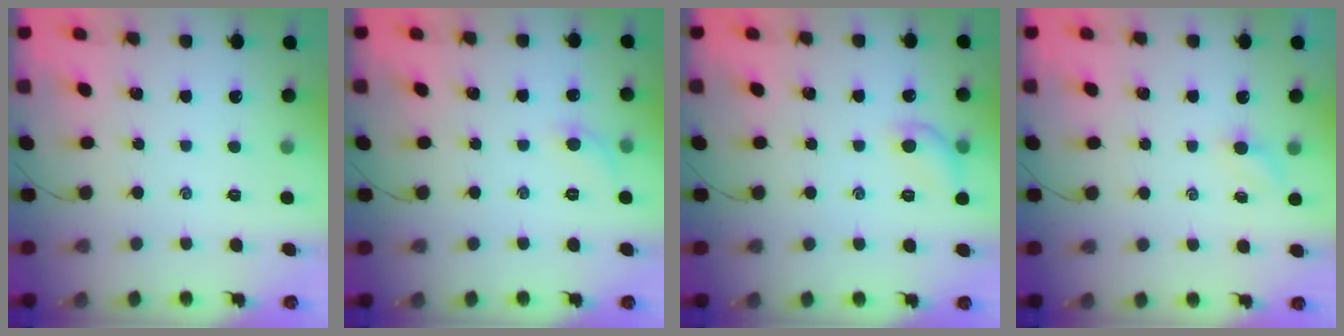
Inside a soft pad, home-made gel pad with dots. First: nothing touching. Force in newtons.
{"total": 5.1, "press": 4.8, "slide": 1.7}
{"total": 7.8, "press": 7.7, "slide": 1.0}
{"total": 2.6, "press": 2.4, "slide": 0.8}